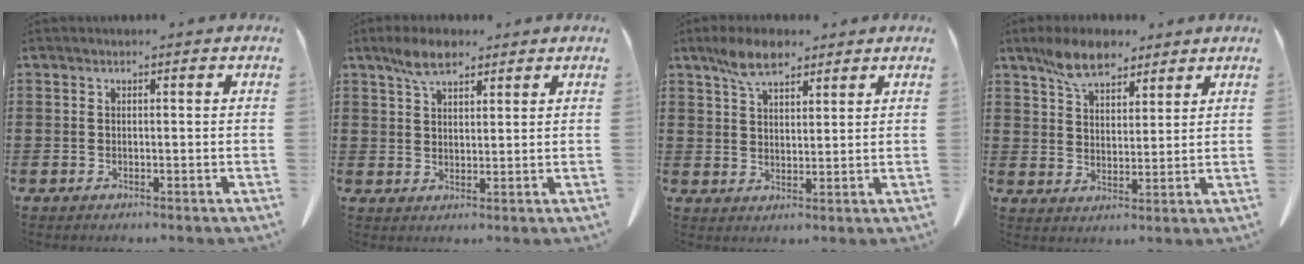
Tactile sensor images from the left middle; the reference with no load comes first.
{"total": 5.0, "force": [3.6, 2.1, 2.8], "torque": [-0.065, 0.006, 0.067]}
{"total": 6.1, "force": [4.5, 2.6, 3.2], "torque": [-0.076, 0.001, 0.084]}
{"total": 7.3, "force": [5.7, 3.1, 3.3], "torque": [-0.076, -0.005, 0.106]}